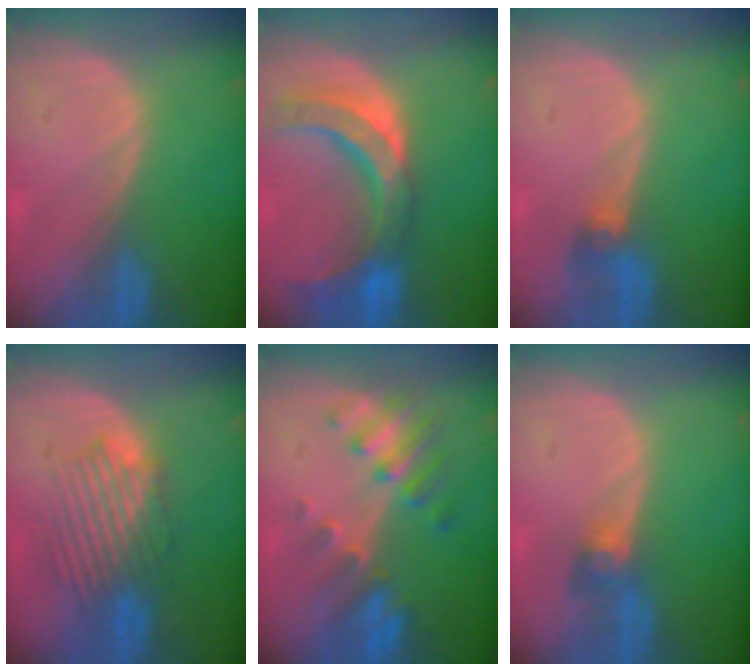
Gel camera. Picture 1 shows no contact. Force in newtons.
{"total": 10.8, "press": 9.4, "slide": 5.3}
{"total": 2.9, "press": 2.6, "slide": 1.2}
{"total": 6.6, "press": 6.4, "slide": 1.6}
{"total": 7.9, "press": 6.9, "slide": 3.7}
{"total": 3.1, "press": 2.7, "slide": 1.5}